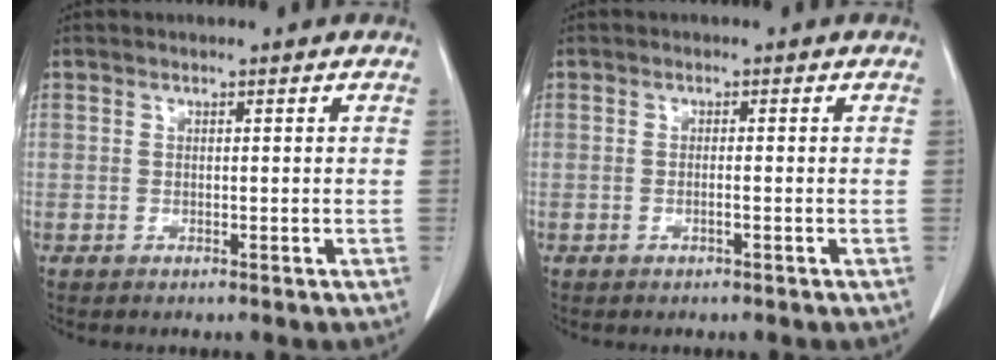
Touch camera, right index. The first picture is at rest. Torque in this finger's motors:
{"motor_torque": [0.00, -0.06, -0.01, 0.00]}